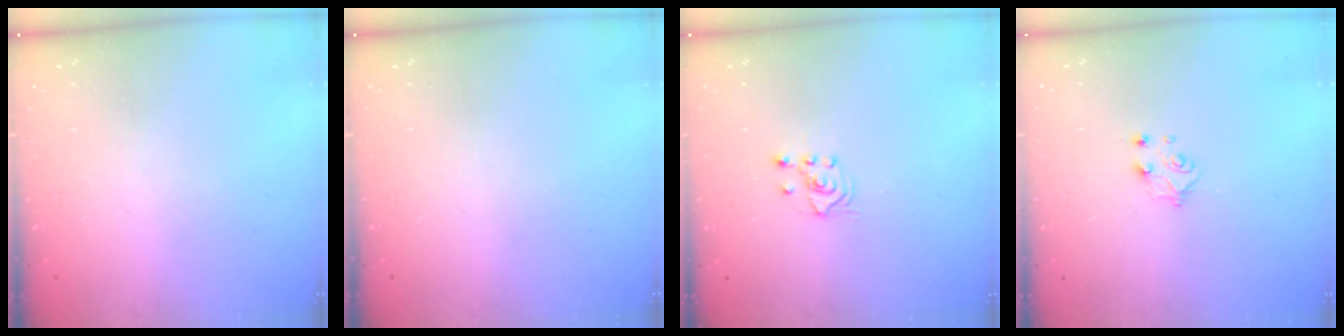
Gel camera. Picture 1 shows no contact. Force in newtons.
{"total": 0.0}
{"total": 2.1, "press": 2.0, "slide": 0.8}
{"total": 5.5, "press": 5.5, "slide": 0.5}